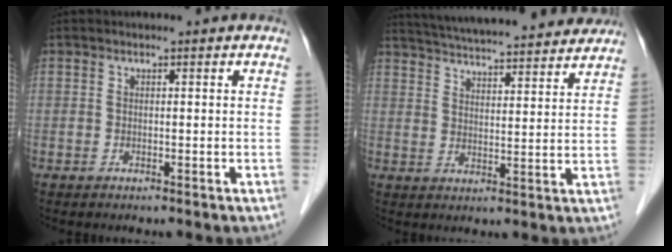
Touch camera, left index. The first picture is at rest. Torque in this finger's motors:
{"motor_torque": [-0.45, -0.88, 0.23, 0.15]}